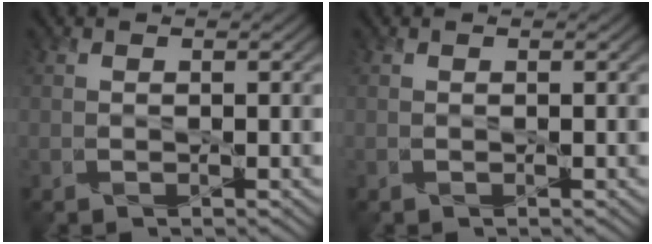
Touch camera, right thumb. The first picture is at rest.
{"total": 0.0}